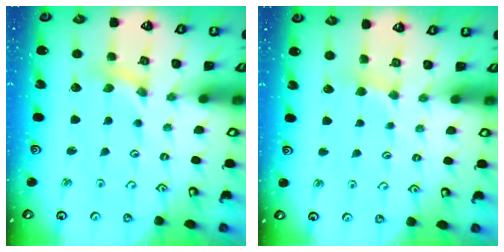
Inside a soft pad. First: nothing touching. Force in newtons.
{"total": 2.4, "press": 2.4, "slide": 0.3}